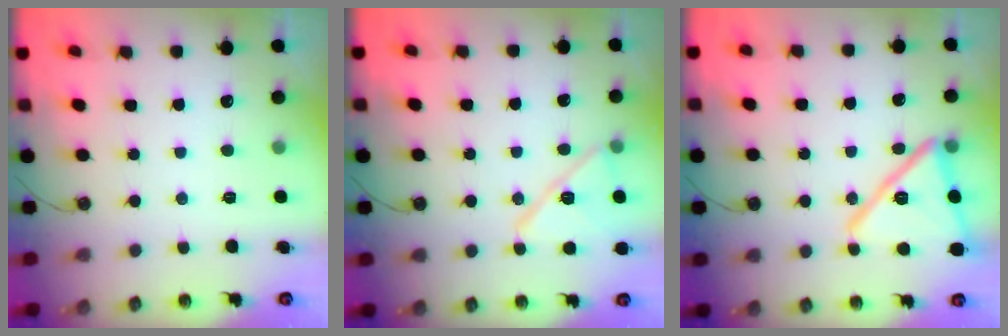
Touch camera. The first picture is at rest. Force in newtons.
{"total": 13.4, "press": 13.4, "slide": 0.3}
{"total": 18.5, "press": 18.4, "slide": 2.5}